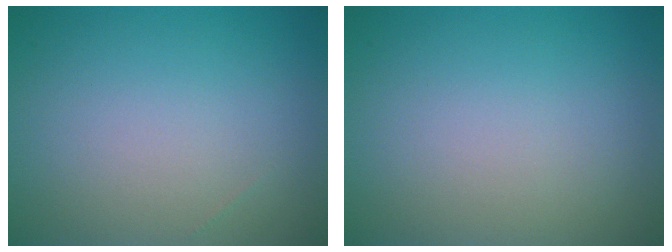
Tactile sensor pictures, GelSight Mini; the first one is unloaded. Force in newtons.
{"total": 0.0}